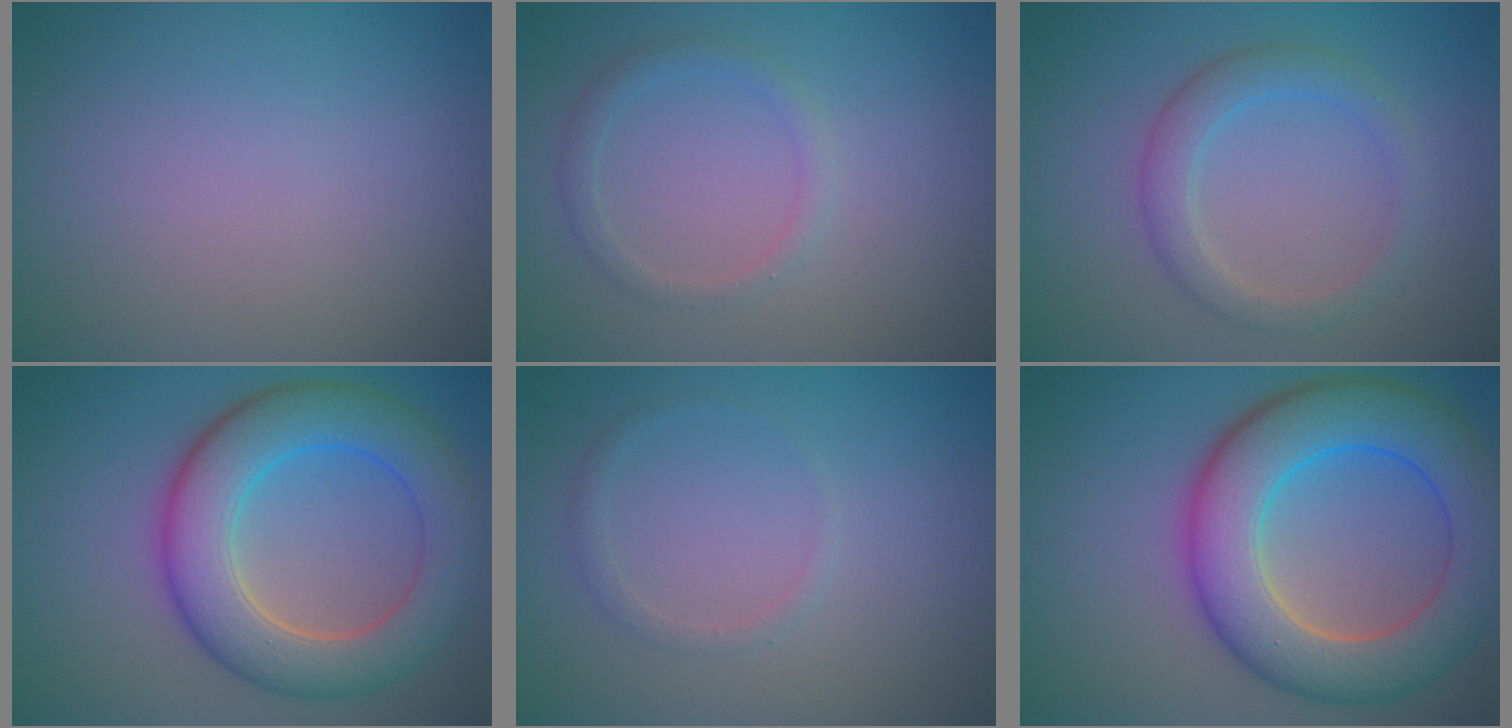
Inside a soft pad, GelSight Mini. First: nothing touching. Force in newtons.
{"total": 1.4, "press": 1.4, "slide": 0.1}
{"total": 2.8, "press": 2.8, "slide": 0.1}
{"total": 8.0, "press": 8.0, "slide": 0.3}
{"total": 1.0, "press": 1.0, "slide": 0.1}
{"total": 9.8, "press": 9.8, "slide": 0.1}